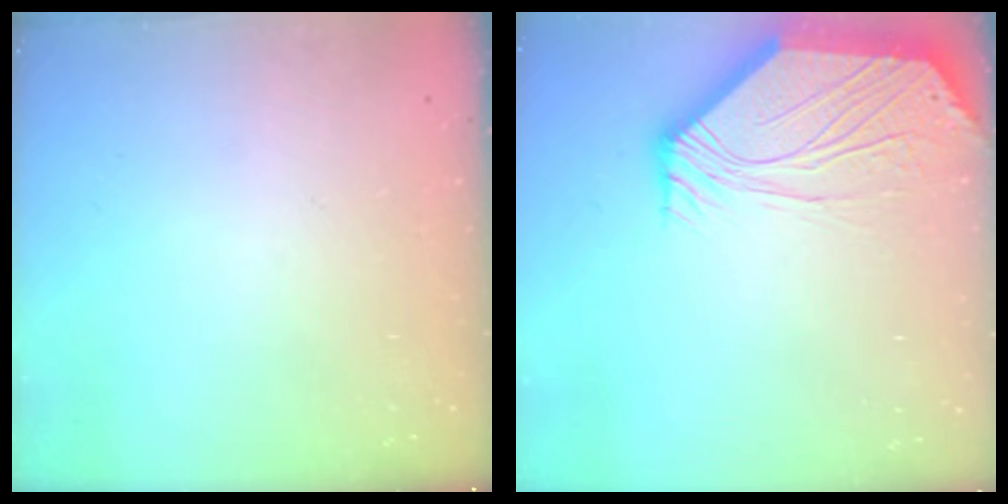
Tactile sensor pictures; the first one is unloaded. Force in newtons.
{"total": 6.8, "press": 6.7, "slide": 0.9}